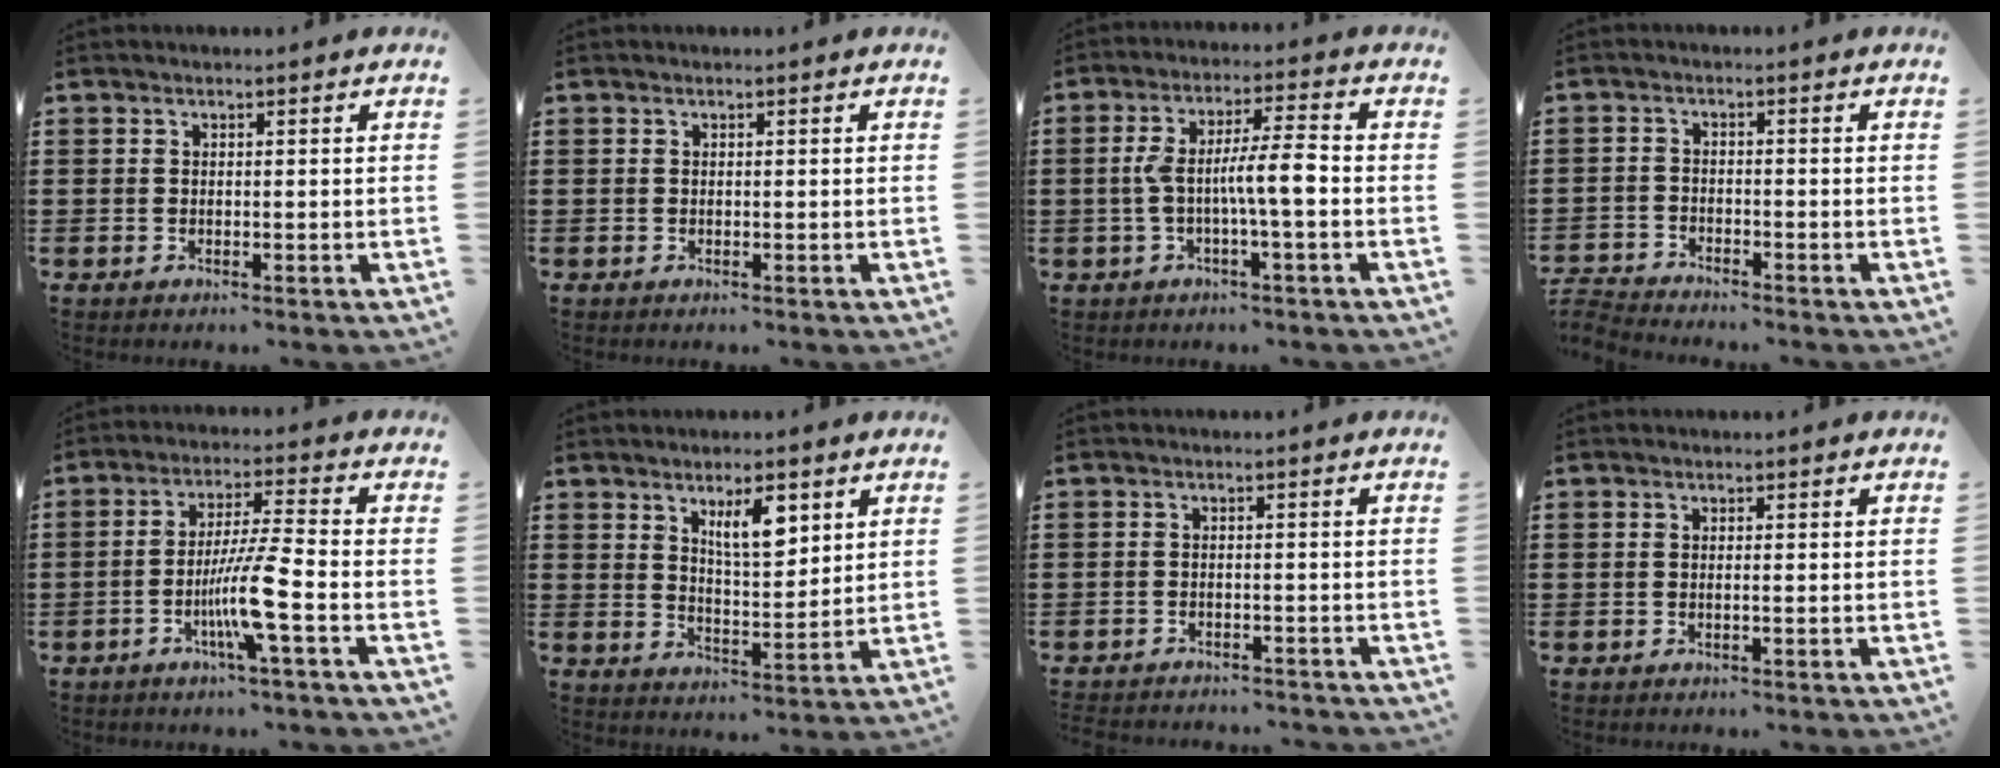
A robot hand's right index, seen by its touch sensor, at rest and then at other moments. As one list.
[{"total": 0.0}, {"total": 7.2, "force": [-1.1, 1.1, 7.1], "torque": [-0.135, 0.003, -0.026]}, {"total": 2.9, "force": [-2.9, 0.1, -0.1], "torque": [-0.010, -0.002, -0.066]}, {"total": 8.2, "force": [-3.3, -0.2, 7.5], "torque": [-0.146, -0.010, -0.064]}, {"total": 6.1, "force": [3.2, 2.2, 4.8], "torque": [-0.086, 0.000, 0.052]}, {"total": 1.8, "force": [-1.8, 0.1, 0.0], "torque": [-0.006, 0.001, -0.039]}, {"total": 0.0}]